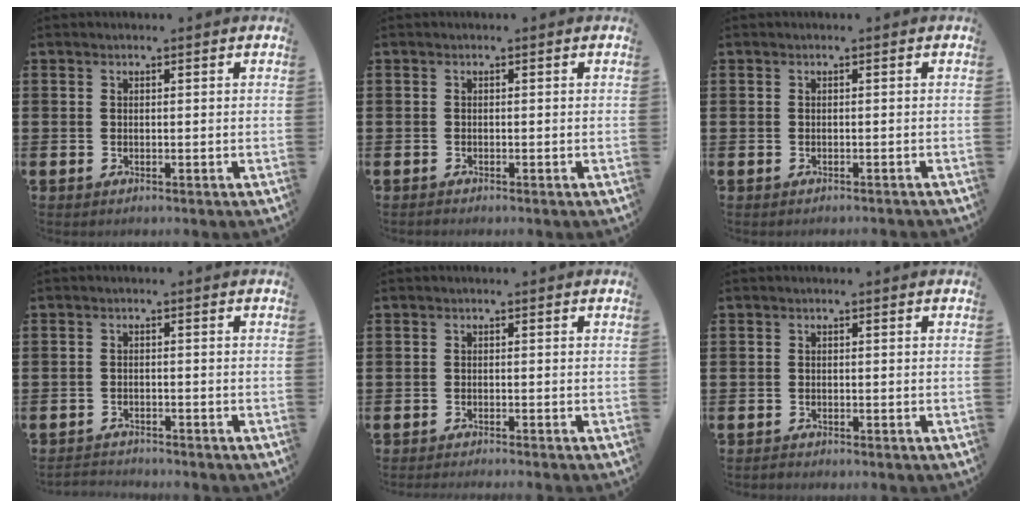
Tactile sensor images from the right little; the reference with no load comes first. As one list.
[{"total": 0.0}, {"total": 0.0}, {"total": 1.2, "force": [-1.2, 0.1, 0.0], "torque": [-0.003, 0.002, -0.025]}, {"total": 0.8, "force": [-0.8, -0.2, 0.0], "torque": [0.001, -0.002, -0.016]}, {"total": 0.0}]